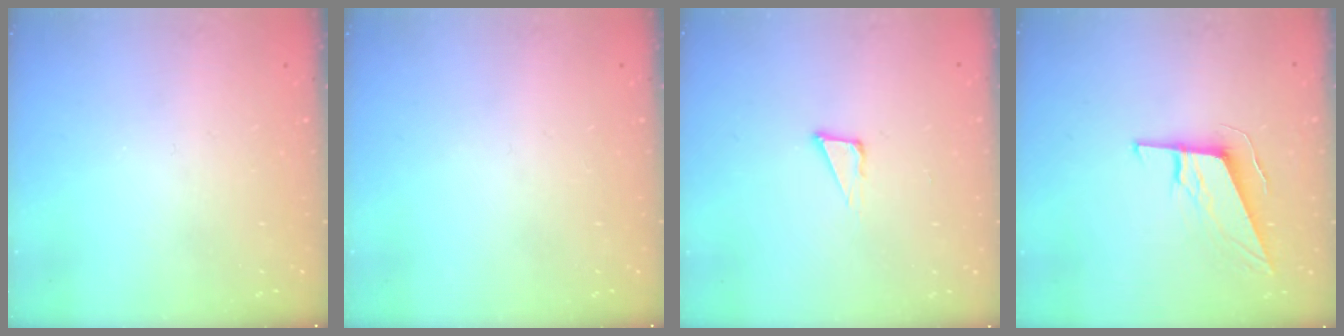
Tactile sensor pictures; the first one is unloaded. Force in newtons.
{"total": 0.0}
{"total": 3.8, "press": 3.7, "slide": 0.8}
{"total": 11.2, "press": 11.0, "slide": 2.4}